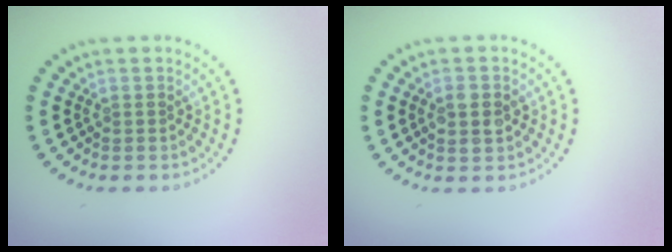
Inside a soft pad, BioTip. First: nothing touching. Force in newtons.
{"total": 2.0, "press": 2.0, "slide": 0.2}